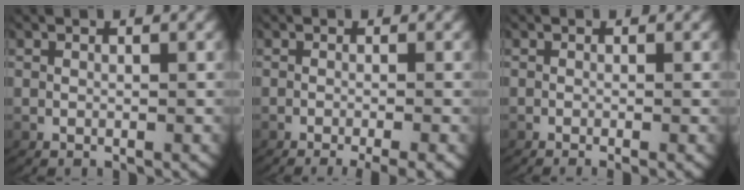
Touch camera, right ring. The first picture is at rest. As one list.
[{"total": 4.5, "force": [-3.5, 1.0, 2.7], "torque": [-0.025, -0.003, -0.050]}, {"total": 1.5, "force": [-1.2, 0.2, 0.9], "torque": [-0.007, 0.001, -0.020]}]